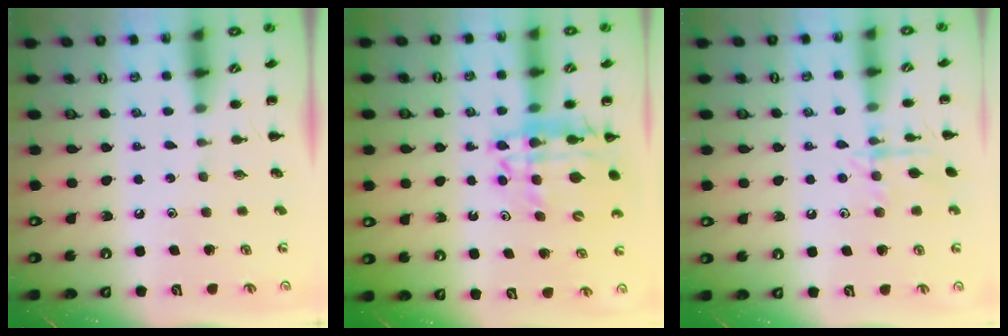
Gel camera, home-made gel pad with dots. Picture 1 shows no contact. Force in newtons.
{"total": 15.2, "press": 14.7, "slide": 3.9}
{"total": 10.0, "press": 10.0, "slide": 0.7}